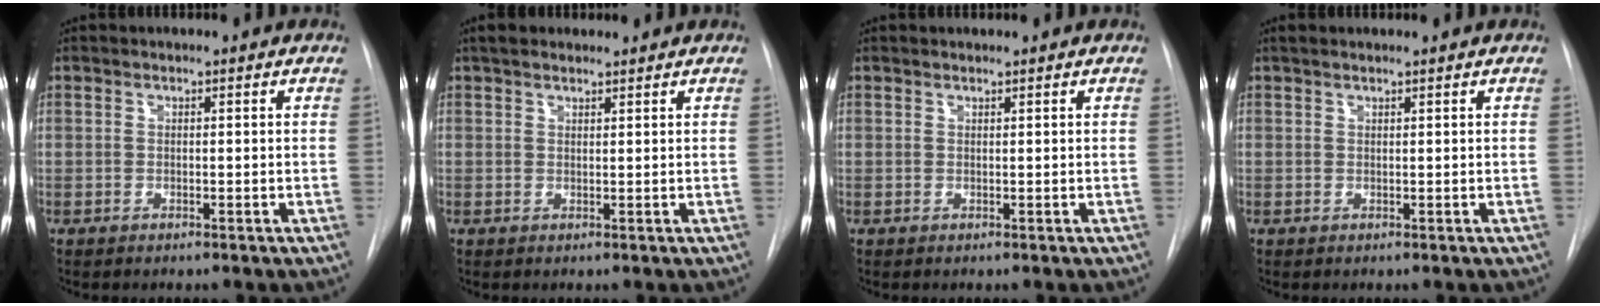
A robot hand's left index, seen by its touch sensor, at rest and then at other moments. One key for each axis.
{"total": 3.2, "fx": 2.6, "fy": 1.3, "fz": 1.3, "tx": -0.018, "ty": 0.021, "tz": 0.042}
{"total": 0.0}
{"total": 1.8, "fx": 1.5, "fy": 0.0, "fz": 0.9, "tx": -0.008, "ty": 0.020, "tz": 0.025}